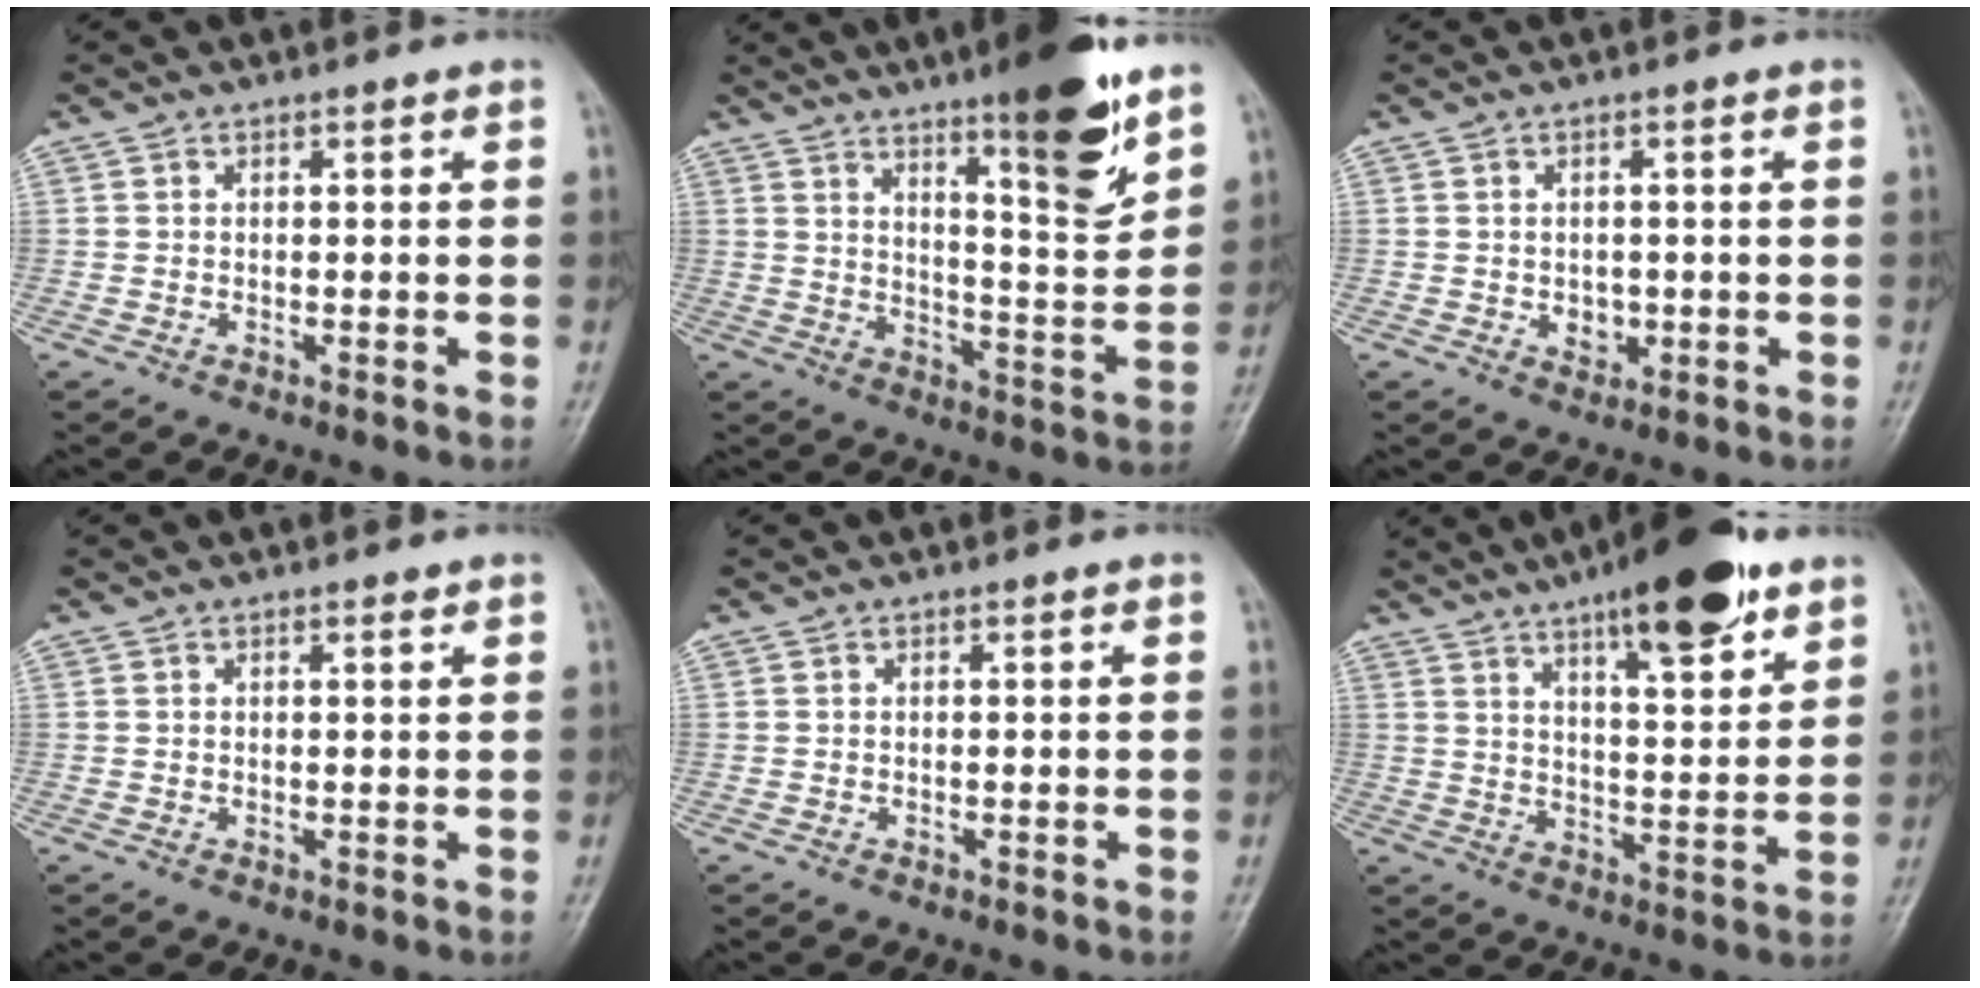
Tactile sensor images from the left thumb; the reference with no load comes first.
{"total": 14.7, "force": [9.7, 2.5, 10.8], "torque": [-0.138, -0.070, 0.151]}
{"total": 2.7, "force": [-0.4, 2.2, 1.6], "torque": [-0.011, 0.001, 0.000]}
{"total": 0.9, "force": [0.7, 0.2, 0.6], "torque": [-0.009, -0.004, 0.010]}
{"total": 0.0}
{"total": 17.6, "force": [11.0, 4.9, 12.8], "torque": [-0.167, -0.049, 0.172]}